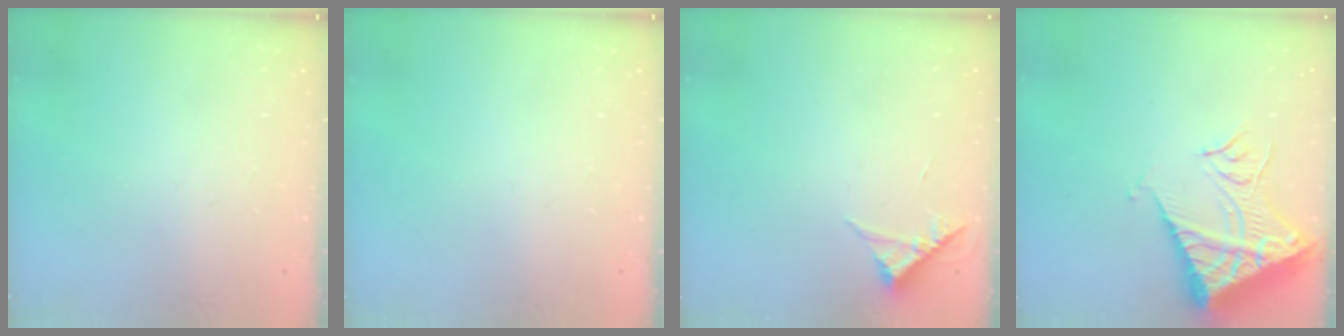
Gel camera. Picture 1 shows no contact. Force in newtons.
{"total": 0.0}
{"total": 4.6, "press": 4.6, "slide": 0.3}
{"total": 14.5, "press": 14.4, "slide": 1.8}